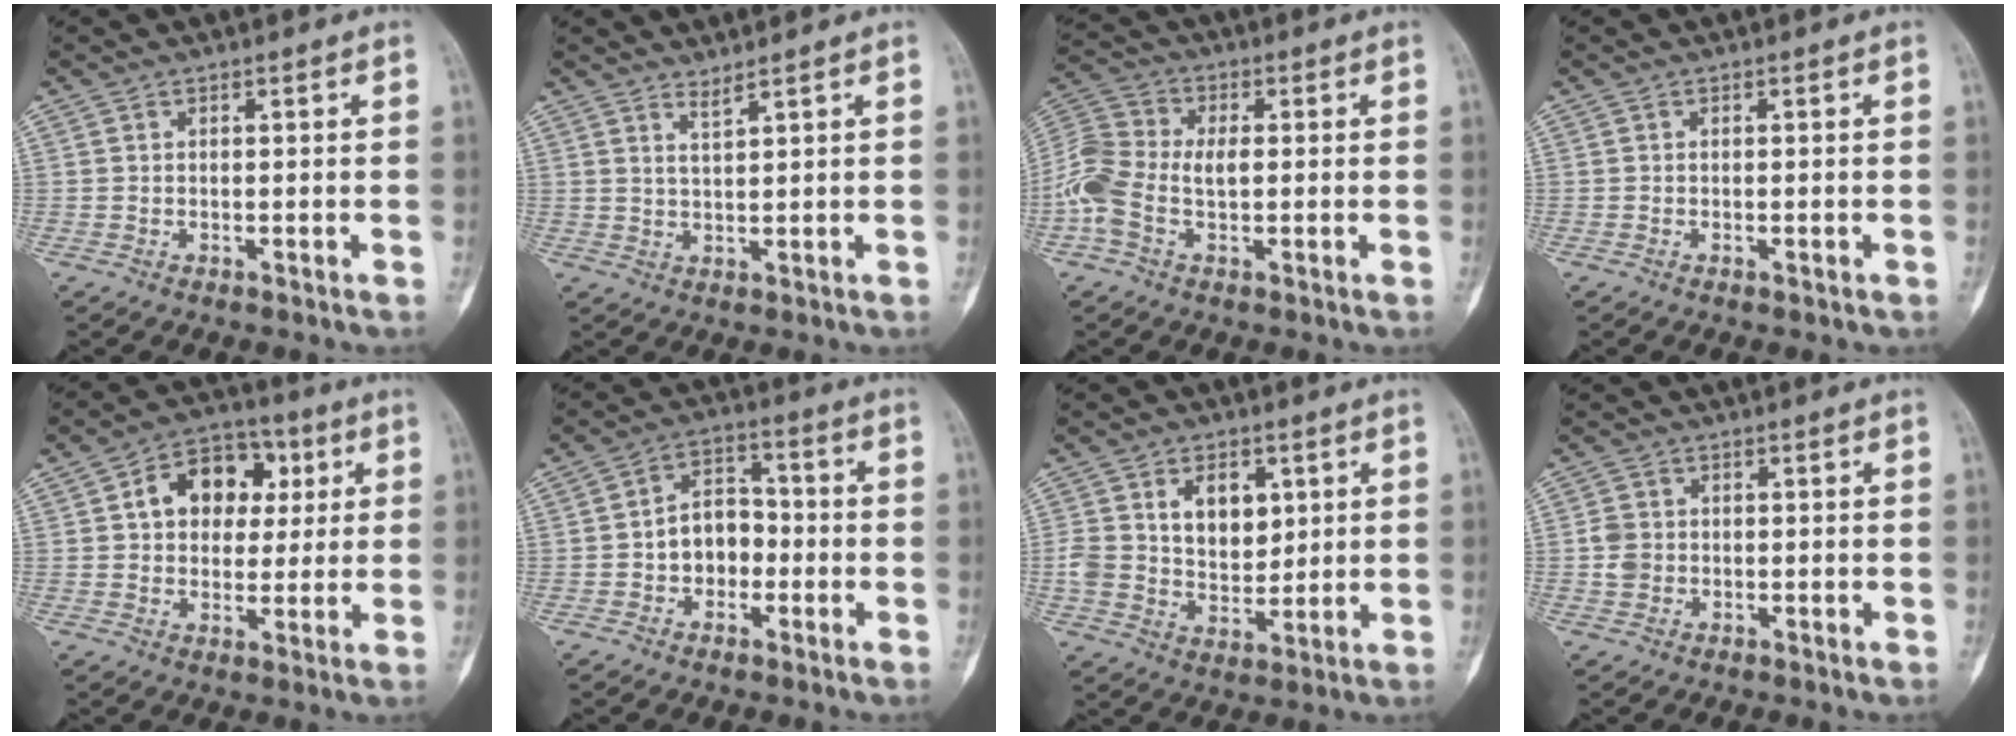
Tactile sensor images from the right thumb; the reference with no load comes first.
{"total": 1.9, "force": [1.6, -0.2, 0.9], "torque": [-0.017, -0.022, 0.033]}
{"total": 10.2, "force": [-1.1, 6.1, 8.1], "torque": [-0.178, 0.030, -0.028]}
{"total": 0.9, "force": [-0.4, 0.4, 0.6], "torque": [-0.012, 0.002, -0.005]}
{"total": 12.9, "force": [3.1, 9.7, 8.0], "torque": [-0.076, 0.012, 0.042]}
{"total": 8.1, "force": [-1.6, 6.1, 5.0], "torque": [-0.050, 0.033, -0.038]}
{"total": 10.6, "force": [2.9, 7.3, 7.1], "torque": [-0.086, -0.015, 0.060]}
{"total": 3.0, "force": [-0.3, 2.7, 1.3], "torque": [-0.011, 0.009, -0.008]}